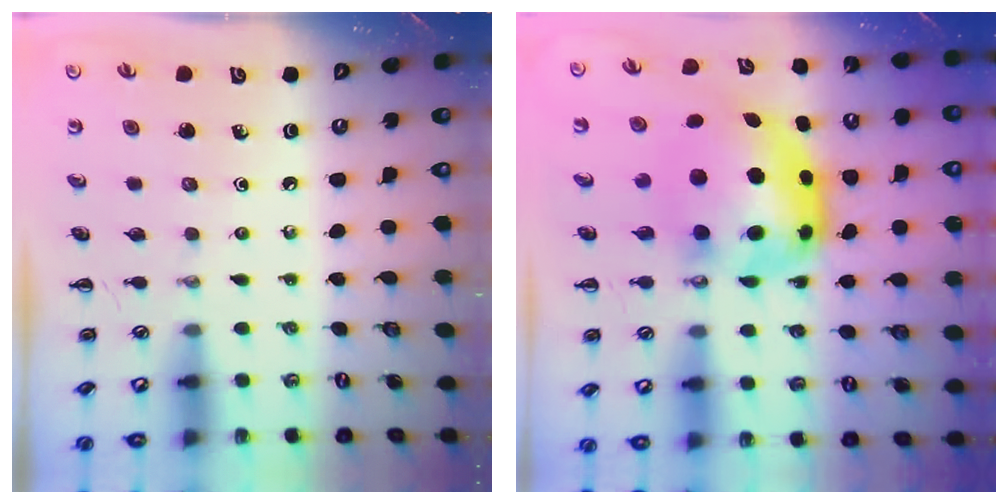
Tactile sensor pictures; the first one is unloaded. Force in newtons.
{"total": 9.6, "press": 9.3, "slide": 2.4}